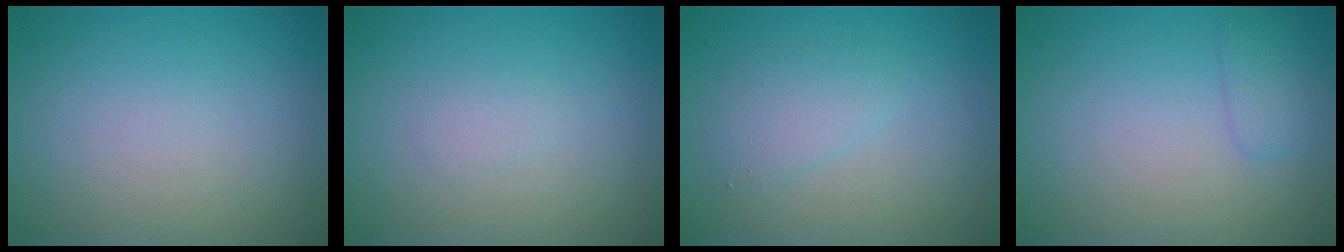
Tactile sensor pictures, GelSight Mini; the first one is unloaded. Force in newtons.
{"total": 0.9, "press": 0.9, "slide": 0.0}
{"total": 2.0, "press": 2.0, "slide": 0.1}
{"total": 1.6, "press": 1.6, "slide": 0.1}